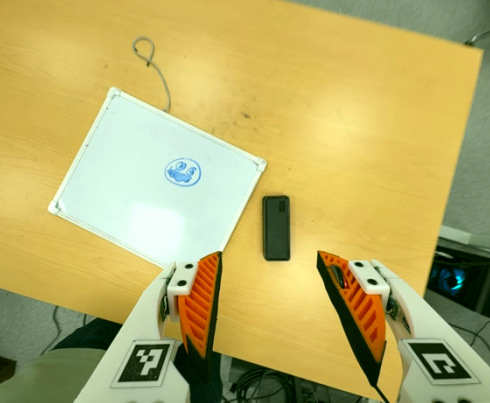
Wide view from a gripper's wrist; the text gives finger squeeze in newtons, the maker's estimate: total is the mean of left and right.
{"total": 0.0}